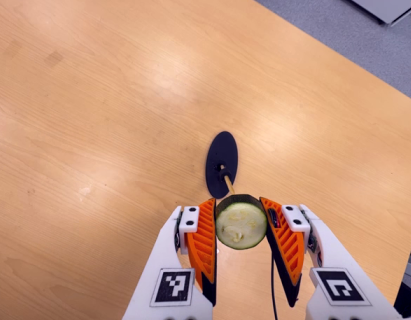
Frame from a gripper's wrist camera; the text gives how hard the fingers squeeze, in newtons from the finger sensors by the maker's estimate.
{"total": 9.4, "left": 8.4, "right": 10.3}